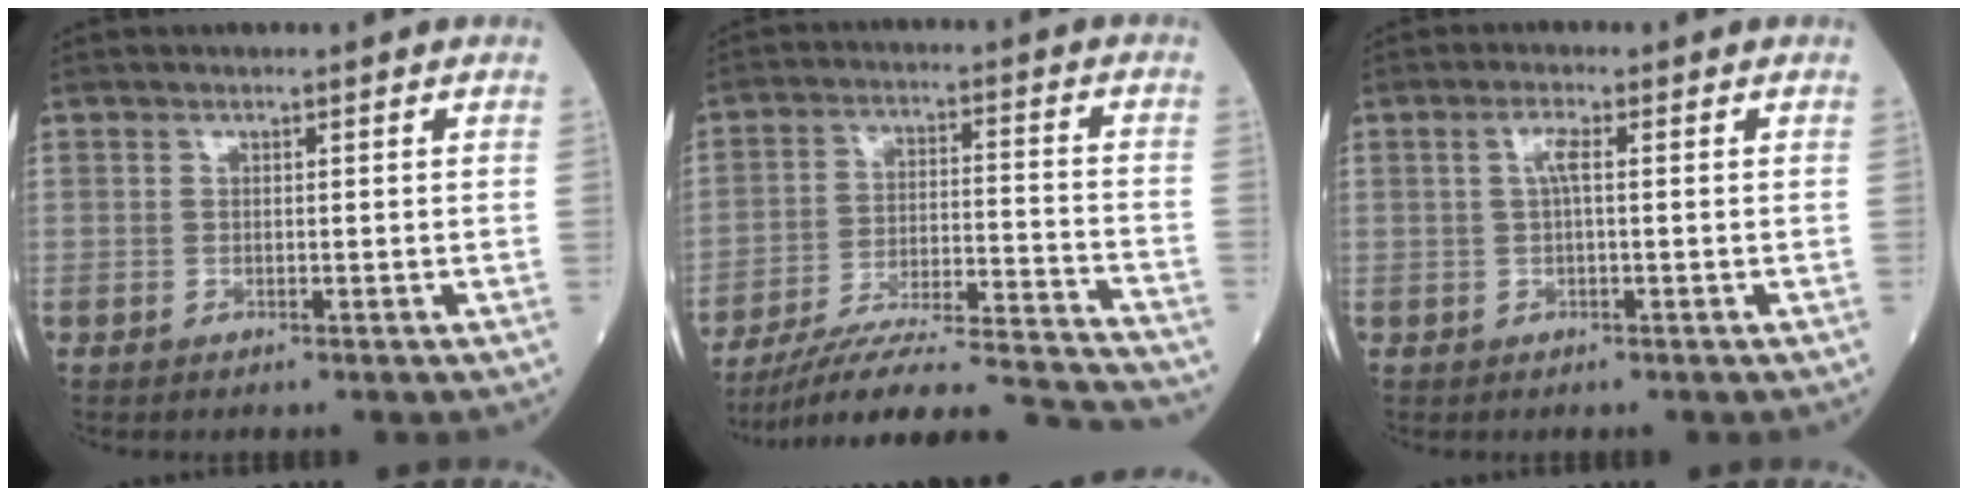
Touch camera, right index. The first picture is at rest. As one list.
[{"total": 22.9, "force": [-21.3, 0.3, 8.4], "torque": [-0.094, -0.009, -0.313]}, {"total": 2.2, "force": [0.4, 0.3, 2.1], "torque": [-0.045, 0.005, 0.007]}]